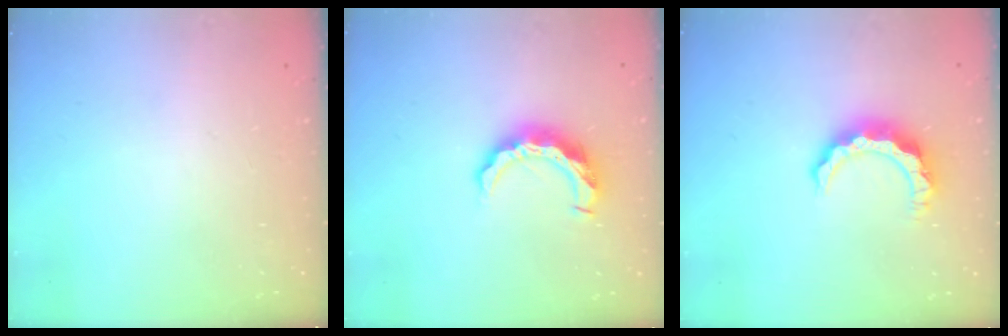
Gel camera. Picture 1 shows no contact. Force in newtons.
{"total": 9.5, "press": 9.5, "slide": 0.5}
{"total": 7.7, "press": 7.7, "slide": 0.4}